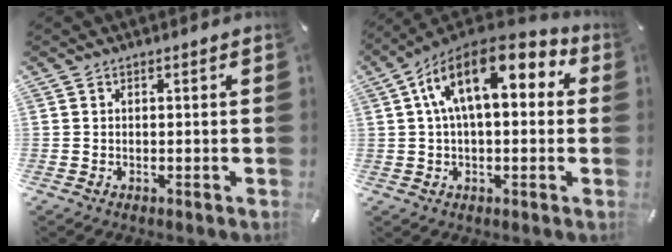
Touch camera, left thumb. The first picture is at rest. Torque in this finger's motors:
{"motor_torque": [1.91, 1.93, 2.31, -0.46, 0.33]}